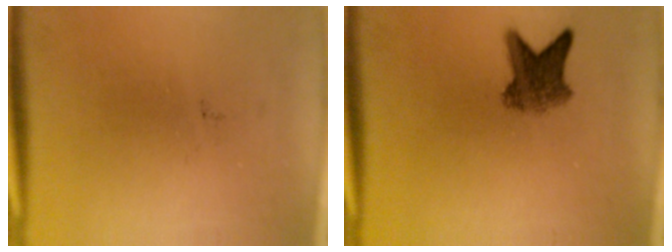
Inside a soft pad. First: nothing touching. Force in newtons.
{"total": 5.2}